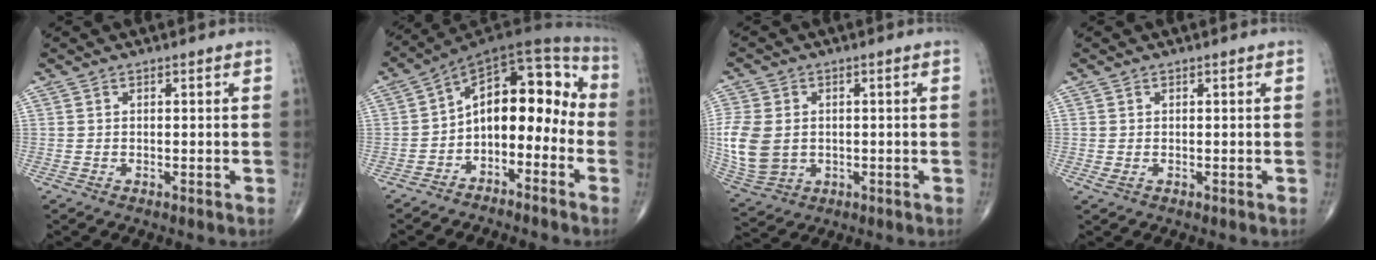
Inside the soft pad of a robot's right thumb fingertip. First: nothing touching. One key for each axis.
{"total": 13.9, "fx": -3.6, "fy": 8.4, "fz": 10.4, "tx": -0.112, "ty": 0.080, "tz": -0.066}
{"total": 11.8, "fx": -0.2, "fy": 9.0, "fz": 7.6, "tx": -0.170, "ty": -0.004, "tz": 0.009}
{"total": 0.9, "fx": -0.1, "fy": 0.6, "fz": 0.6, "tx": -0.015, "ty": 0.001, "tz": 0.003}